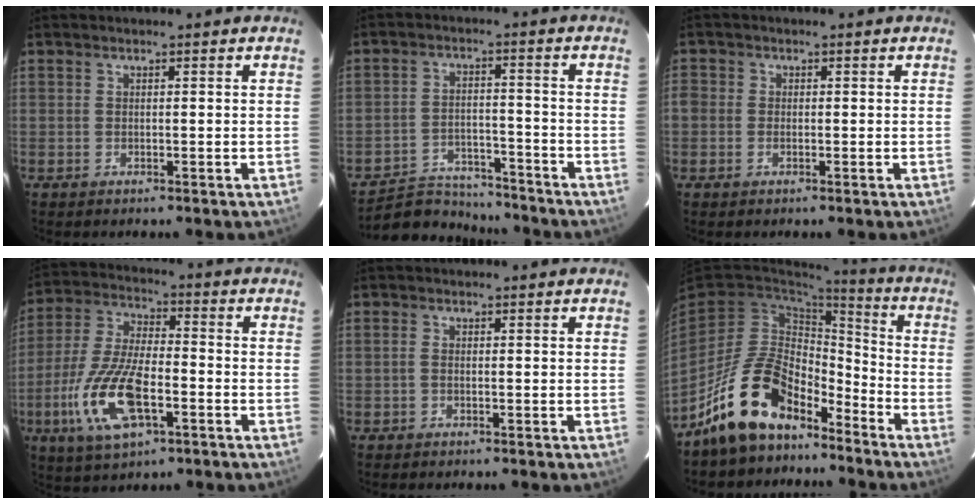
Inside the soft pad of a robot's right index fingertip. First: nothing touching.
{"total": 11.6, "force": [-10.8, 3.7, 2.1], "torque": [-0.068, 0.011, -0.164]}
{"total": 2.3, "force": [-1.0, 1.9, 0.8], "torque": [-0.015, 0.001, -0.022]}
{"total": 15.9, "force": [-5.8, 6.4, 13.3], "torque": [-0.291, -0.011, -0.107]}
{"total": 0.7, "force": [-0.1, 0.4, 0.6], "torque": [-0.012, 0.003, -0.004]}
{"total": 15.9, "force": [-11.7, 7.5, 7.7], "torque": [-0.163, 0.021, -0.198]}